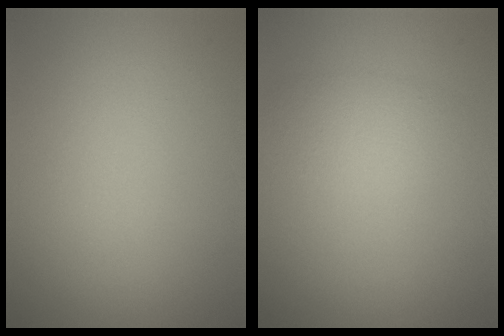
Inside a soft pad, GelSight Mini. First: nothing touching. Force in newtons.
{"total": 2.5, "press": 2.5, "slide": 0.1}